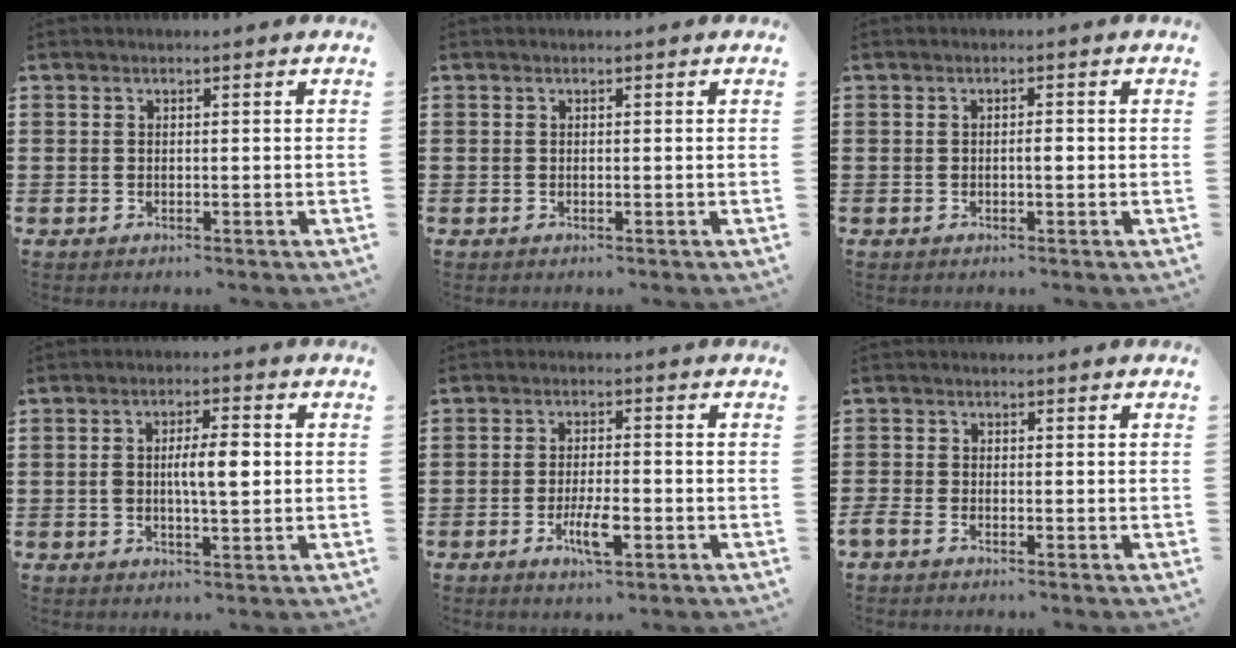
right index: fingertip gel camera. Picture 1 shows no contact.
{"total": 0.0}
{"total": 1.3, "force": [-0.2, 0.4, 1.3], "torque": [-0.024, -0.001, -0.004]}
{"total": 5.7, "force": [0.2, 1.8, 5.4], "torque": [-0.100, 0.006, 0.000]}
{"total": 5.5, "force": [-2.2, 1.6, 4.8], "torque": [-0.098, -0.004, -0.043]}
{"total": 1.1, "force": [-1.0, 0.2, 0.5], "torque": [-0.018, -0.006, -0.021]}